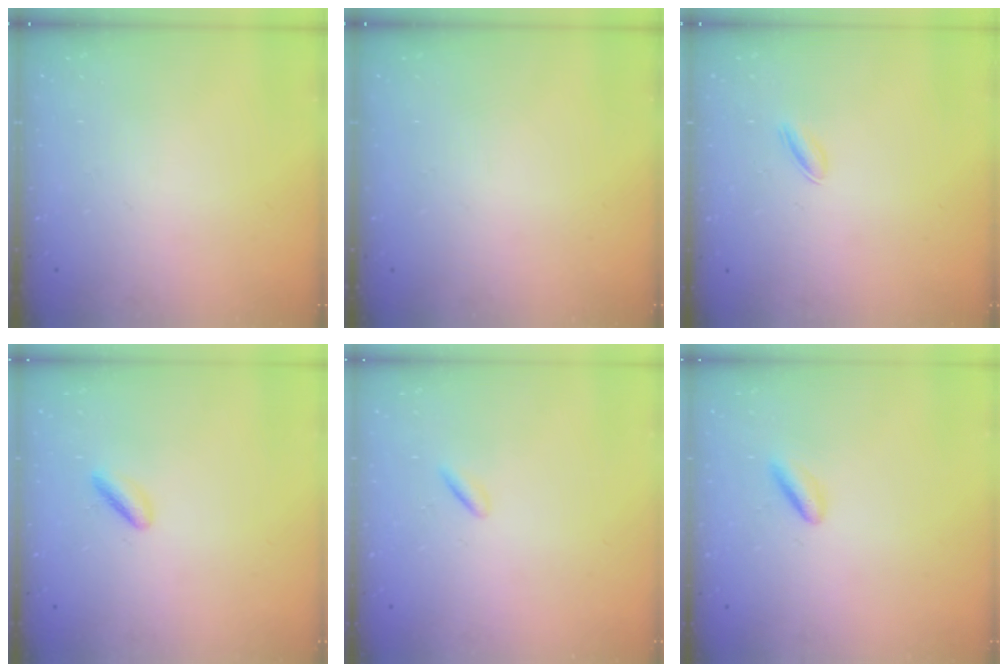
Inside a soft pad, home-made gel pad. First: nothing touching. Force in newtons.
{"total": 0.0}
{"total": 2.3, "press": 2.3, "slide": 0.6}
{"total": 3.0, "press": 2.9, "slide": 0.8}
{"total": 0.5, "press": 0.4, "slide": 0.4}
{"total": 2.7, "press": 2.6, "slide": 0.7}